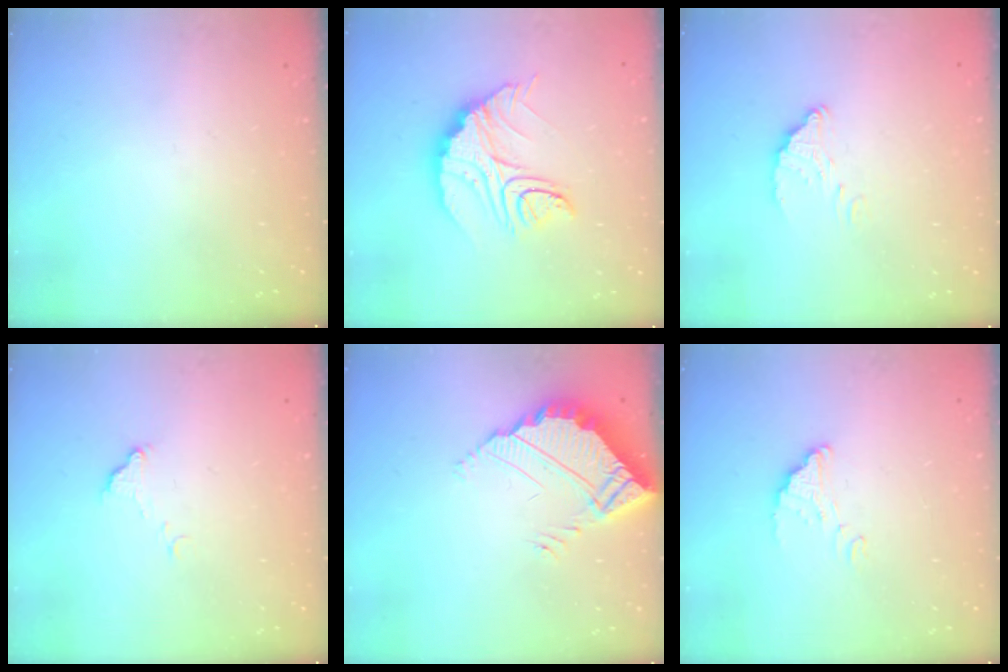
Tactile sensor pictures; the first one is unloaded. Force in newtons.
{"total": 13.0, "press": 13.0, "slide": 0.8}
{"total": 3.9, "press": 3.9, "slide": 0.2}
{"total": 5.9, "press": 5.9, "slide": 0.3}
{"total": 5.8, "press": 5.8, "slide": 0.3}
{"total": 1.8, "press": 1.8, "slide": 0.0}